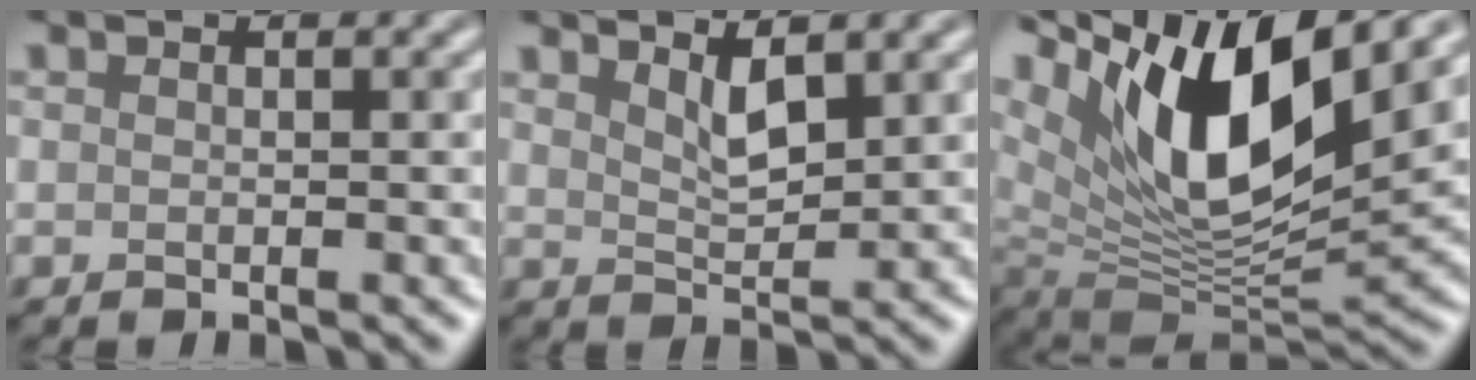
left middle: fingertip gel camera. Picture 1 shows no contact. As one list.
[{"total": 2.6, "force": [1.8, 0.7, 1.8], "torque": [-0.031, -0.008, 0.034]}, {"total": 13.8, "force": [6.4, 5.2, 11.1], "torque": [-0.196, -0.004, 0.118]}]